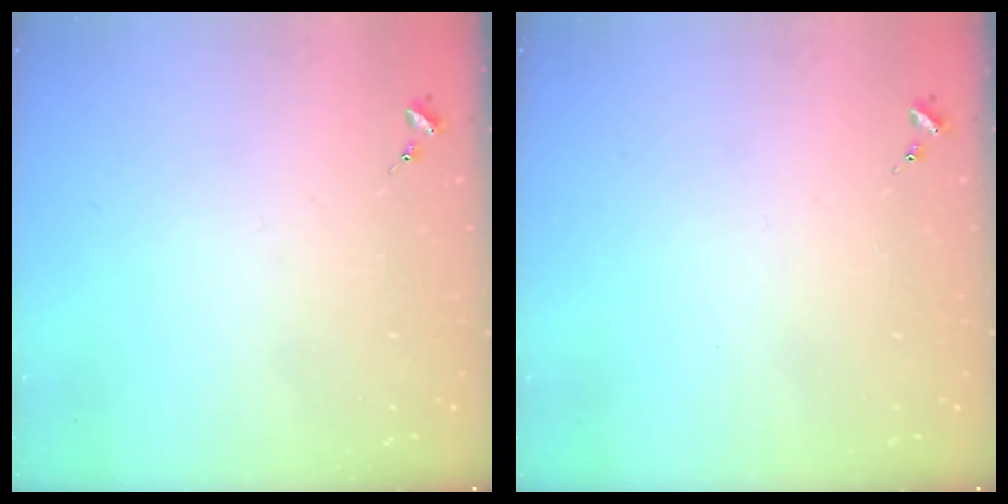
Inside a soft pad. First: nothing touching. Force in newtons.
{"total": 0.0}